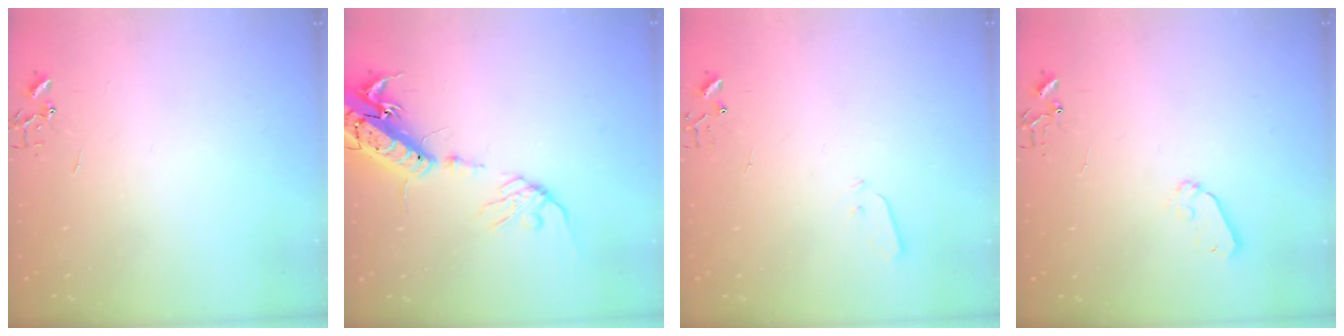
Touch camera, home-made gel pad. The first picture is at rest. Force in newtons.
{"total": 18.1, "press": 17.7, "slide": 3.8}
{"total": 3.0, "press": 2.9, "slide": 0.7}
{"total": 6.5, "press": 6.5, "slide": 0.6}